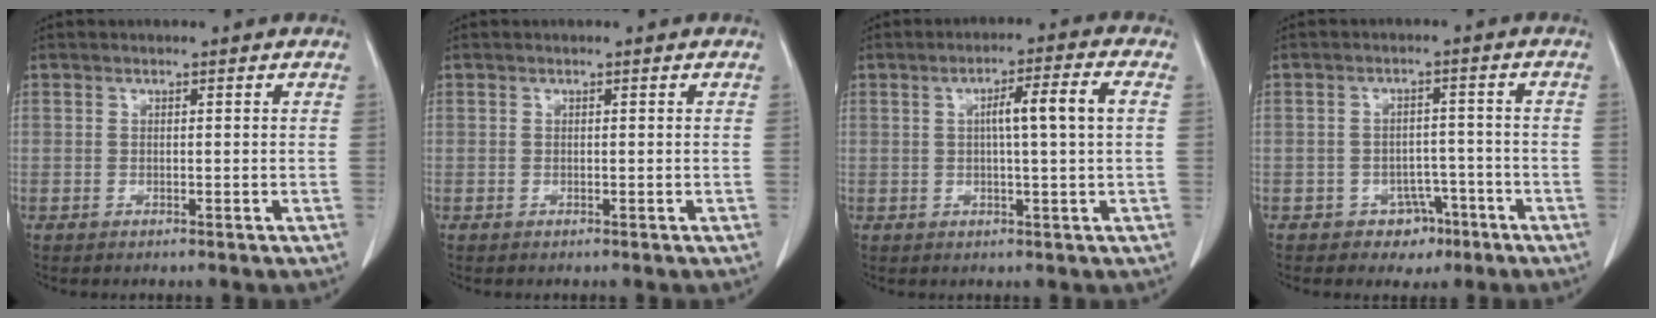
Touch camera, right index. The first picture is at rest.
{"total": 0.0}
{"total": 6.4, "force": [0.9, -0.3, 6.4], "torque": [-0.106, 0.012, 0.015]}
{"total": 4.5, "force": [-2.5, 3.6, 0.9], "torque": [-0.001, 0.015, -0.027]}